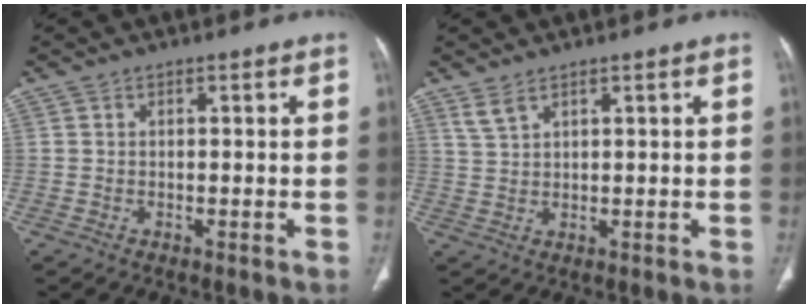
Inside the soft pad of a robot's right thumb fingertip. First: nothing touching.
{"total": 2.7, "force": [2.1, 0.8, 1.4], "torque": [-0.033, -0.004, 0.054]}